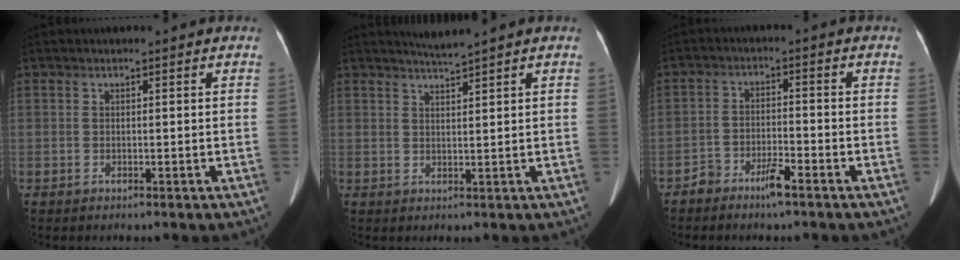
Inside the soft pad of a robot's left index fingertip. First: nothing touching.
{"total": 2.1, "force": [1.7, -1.1, 0.3], "torque": [-0.009, -0.009, 0.040]}
{"total": 3.9, "force": [-3.1, 0.8, 2.3], "torque": [-0.047, 0.007, -0.055]}